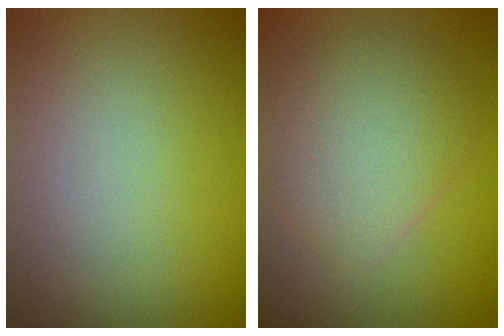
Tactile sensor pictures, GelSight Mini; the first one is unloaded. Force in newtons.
{"total": 5.0, "press": 5.0, "slide": 0.1}